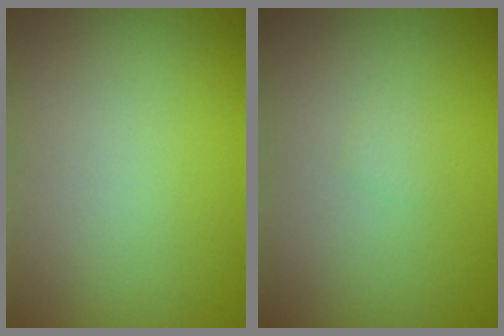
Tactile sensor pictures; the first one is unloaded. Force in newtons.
{"total": 0.5, "press": 0.5, "slide": 0.0}